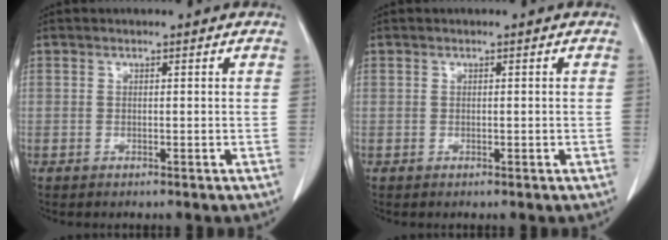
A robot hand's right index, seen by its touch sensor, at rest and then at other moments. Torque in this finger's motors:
{"motor_torque": [0.00, 0.06, 0.00, 0.00]}